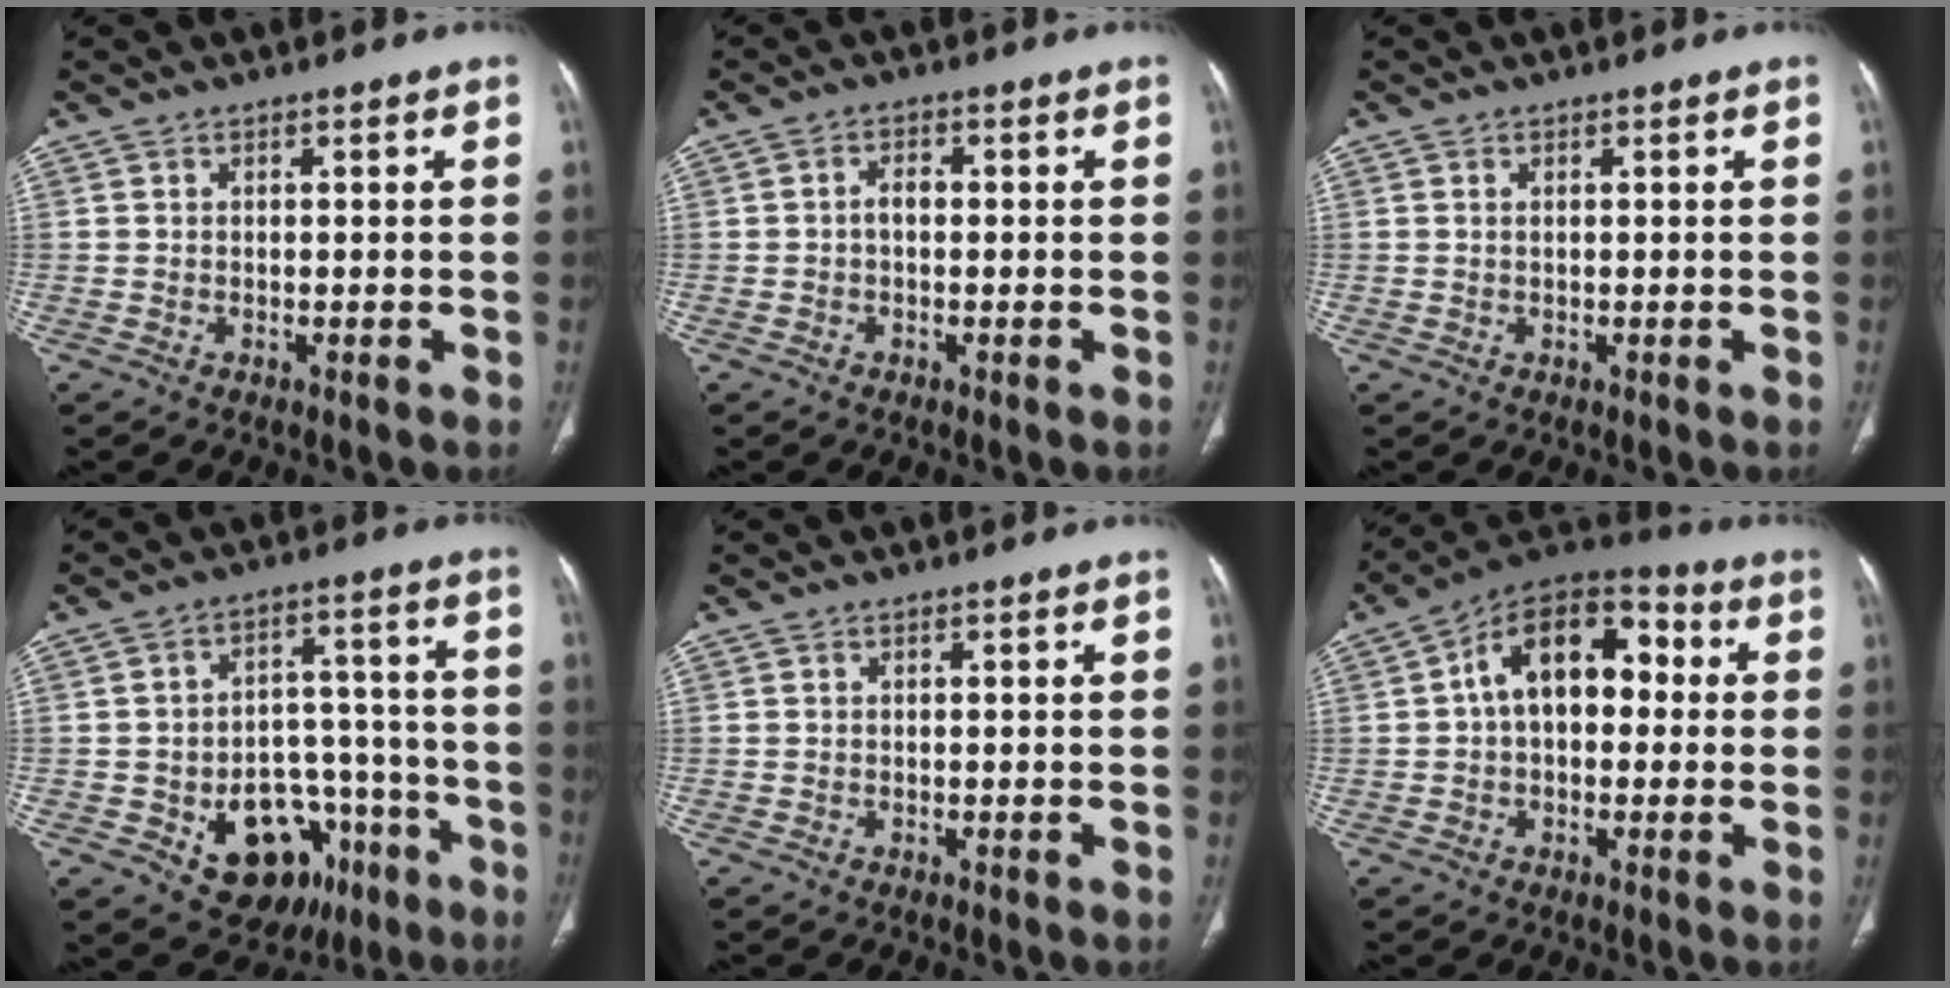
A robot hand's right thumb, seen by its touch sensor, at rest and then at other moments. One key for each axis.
{"total": 2.1, "fx": -0.2, "fy": 1.3, "fz": 1.6, "tx": -0.023, "ty": 0.008, "tz": -0.008}
{"total": 0.5, "fx": 0.2, "fy": 0.2, "fz": 0.5, "tx": -0.012, "ty": 0.003, "tz": 0.004}
{"total": 17.0, "fx": -7.4, "fy": 11.7, "fz": 9.9, "tx": -0.096, "ty": 0.057, "tz": -0.091}
{"total": 0.0}
{"total": 15.2, "fx": 2.0, "fy": 9.5, "fz": 11.8, "tx": -0.157, "ty": 0.041, "tz": 0.019}